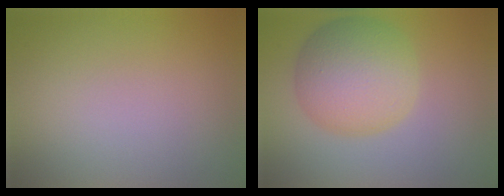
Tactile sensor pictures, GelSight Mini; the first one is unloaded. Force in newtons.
{"total": 7.8, "press": 7.8, "slide": 0.1}